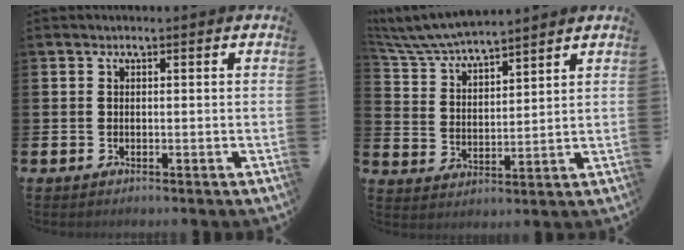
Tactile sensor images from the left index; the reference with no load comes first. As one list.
[{"total": 6.2, "force": [6.1, 0.7, 1.1], "torque": [-0.054, -0.035, 0.107]}]